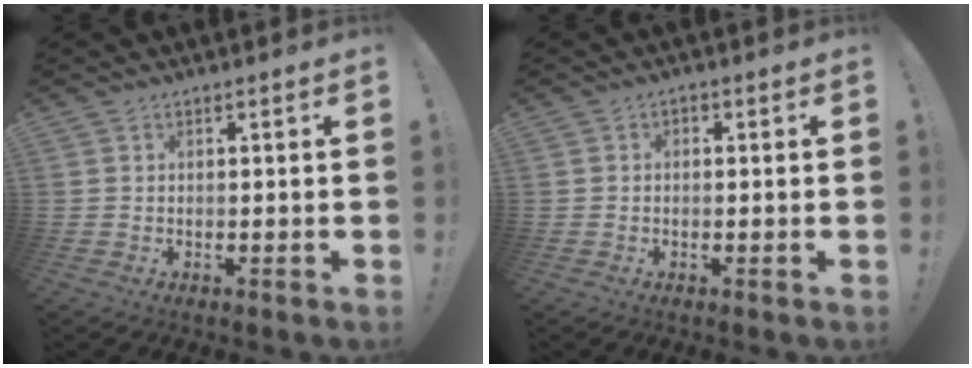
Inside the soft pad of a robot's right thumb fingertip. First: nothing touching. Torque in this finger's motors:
{"motor_torque": [0.05, 0.22, 0.36, -0.24, 0.00]}